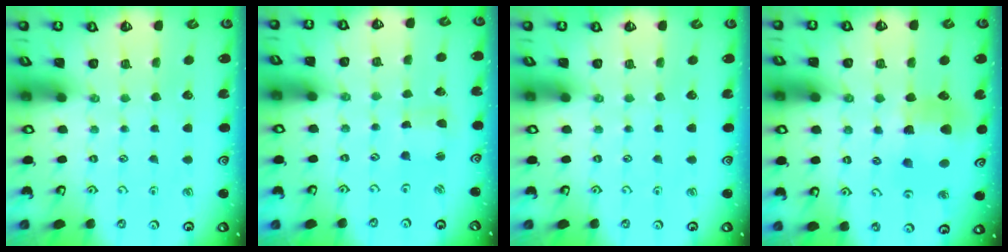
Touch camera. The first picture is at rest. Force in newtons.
{"total": 1.5, "press": 1.5, "slide": 0.3}
{"total": 0.0}
{"total": 9.5, "press": 9.4, "slide": 1.4}